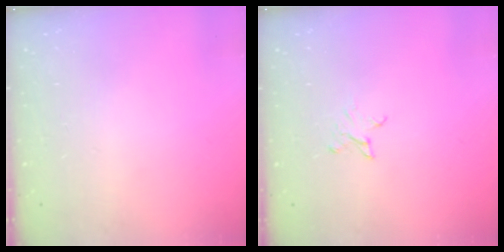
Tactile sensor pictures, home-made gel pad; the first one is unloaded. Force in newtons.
{"total": 2.6, "press": 2.6, "slide": 0.3}